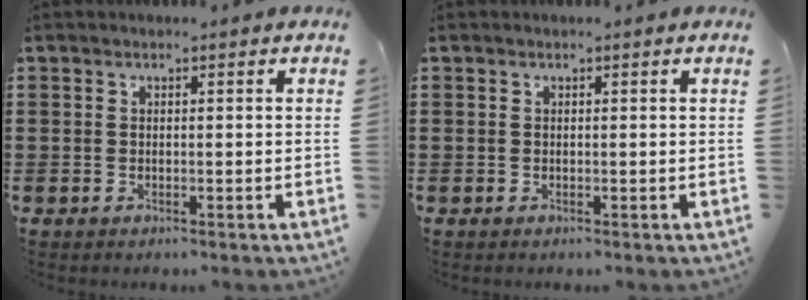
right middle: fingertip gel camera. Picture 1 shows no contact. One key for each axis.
{"total": 0.0}